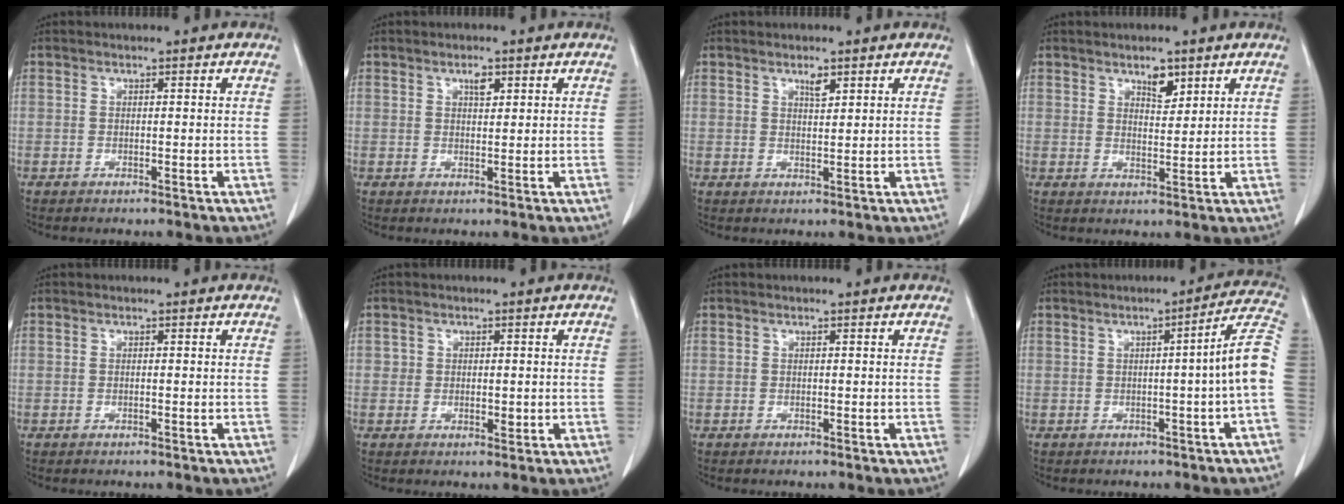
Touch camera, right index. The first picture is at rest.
{"total": 1.8, "force": [1.0, 0.7, 1.4], "torque": [-0.023, -0.002, 0.015]}
{"total": 1.9, "force": [1.2, 0.5, 1.3], "torque": [-0.024, -0.002, 0.022]}
{"total": 3.2, "force": [2.2, 1.2, 2.0], "torque": [-0.031, -0.003, 0.038]}
{"total": 0.0}
{"total": 2.3, "force": [0.0, 1.7, 1.5], "torque": [-0.017, -0.001, 0.001]}
{"total": 0.0}
{"total": 7.9, "force": [-1.1, -1.4, 7.7], "torque": [-0.088, 0.014, -0.019]}